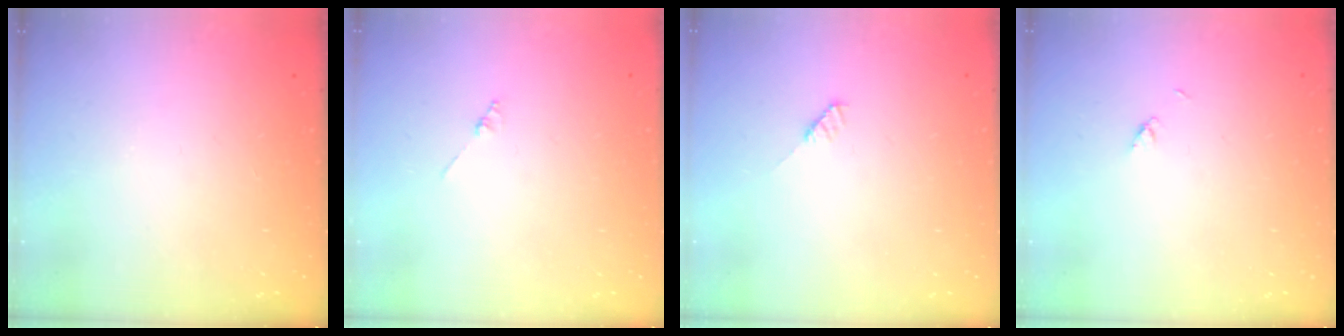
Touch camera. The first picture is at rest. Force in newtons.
{"total": 1.3, "press": 1.3, "slide": 0.3}
{"total": 3.0, "press": 3.0, "slide": 0.2}
{"total": 2.1, "press": 2.1, "slide": 0.3}